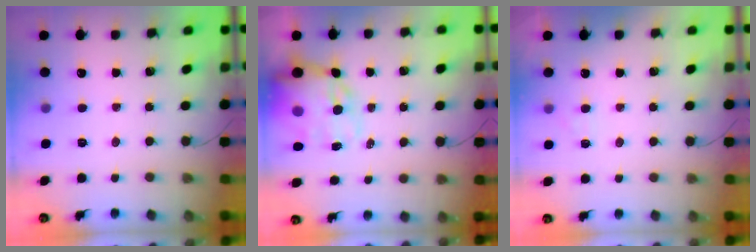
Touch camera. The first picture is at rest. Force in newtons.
{"total": 18.0, "press": 17.6, "slide": 3.9}
{"total": 3.7, "press": 3.4, "slide": 1.3}